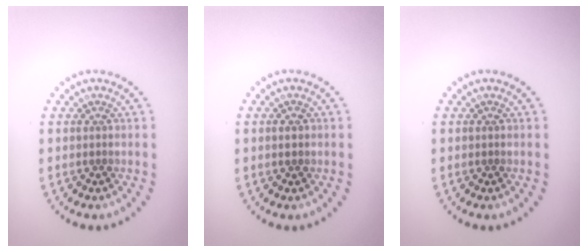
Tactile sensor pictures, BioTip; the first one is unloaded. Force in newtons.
{"total": 1.3, "press": 1.3, "slide": 0.1}
{"total": 0.0}